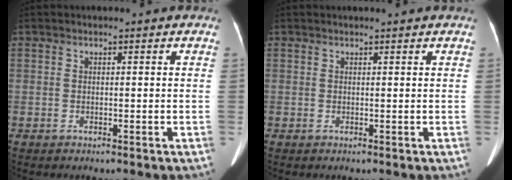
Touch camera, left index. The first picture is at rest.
{"total": 2.3, "force": [2.1, -0.3, 0.9], "torque": [-0.009, -0.005, 0.019]}